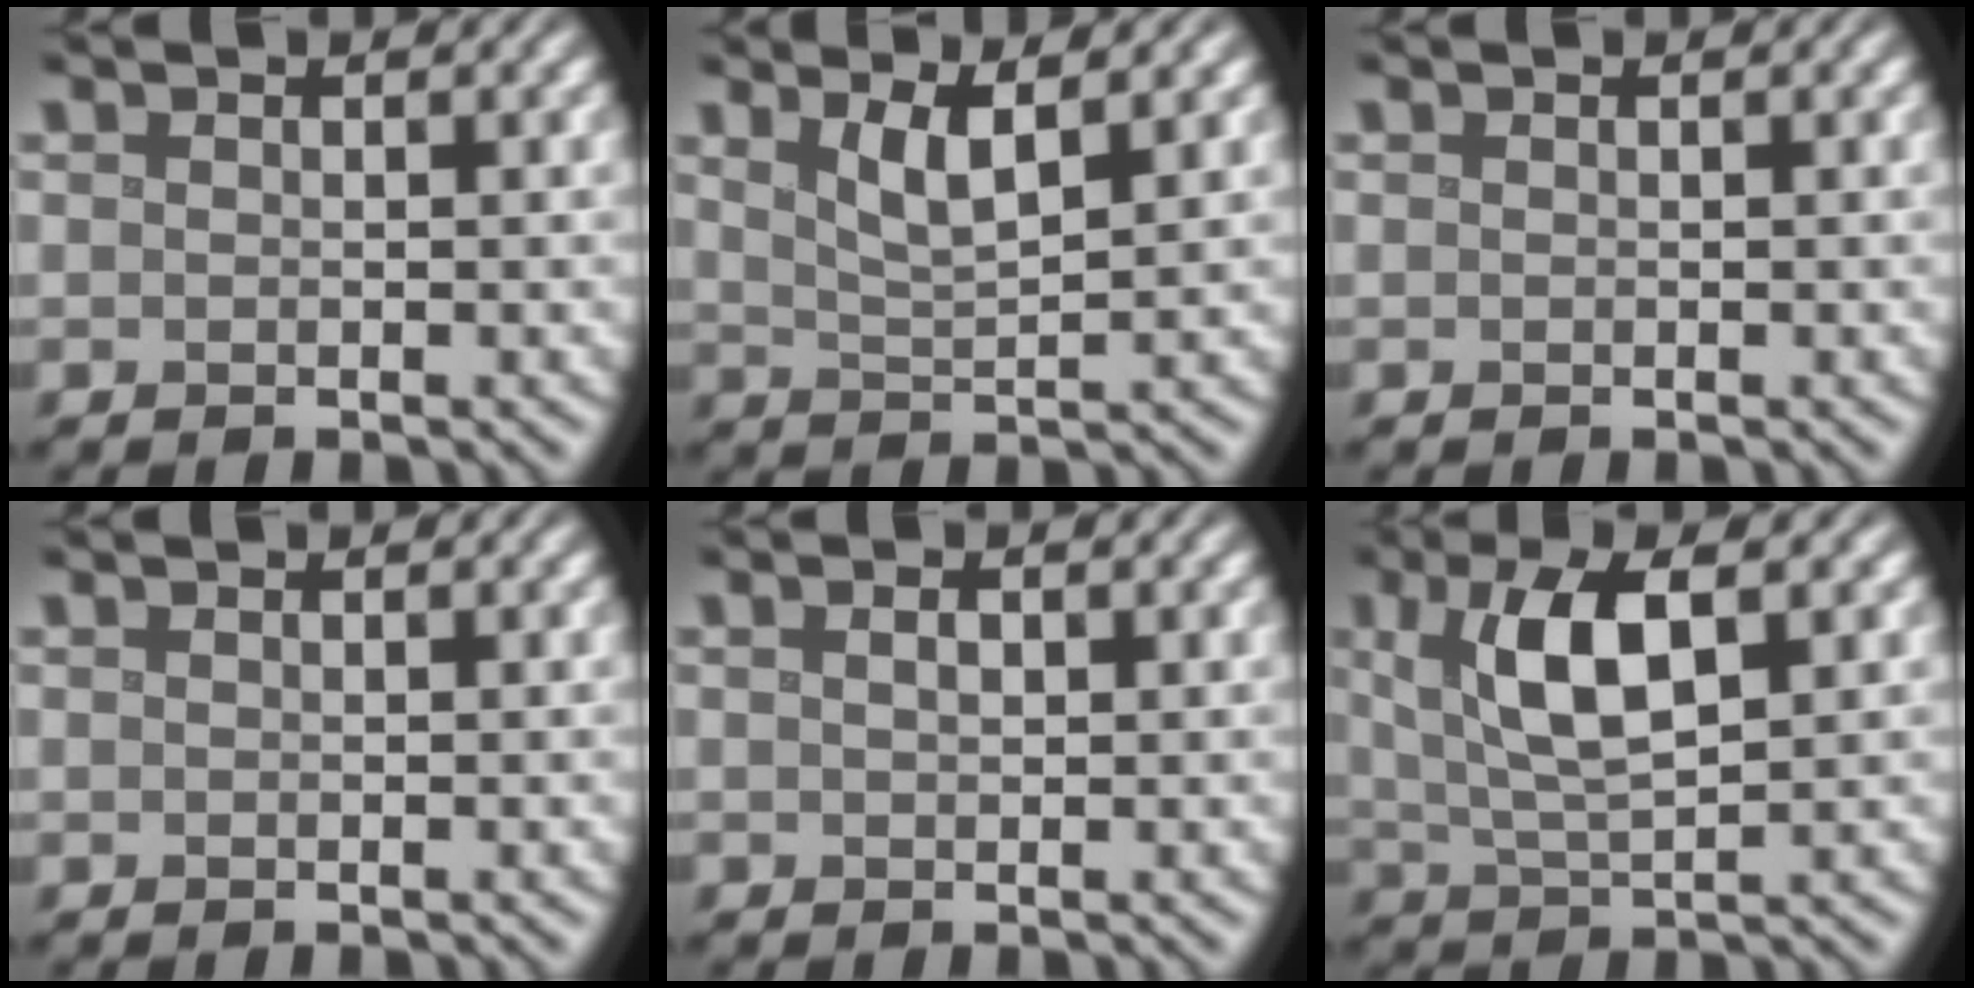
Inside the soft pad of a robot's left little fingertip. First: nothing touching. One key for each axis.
{"total": 2.8, "fx": 1.6, "fy": 0.4, "fz": 2.2, "tx": -0.041, "ty": -0.003, "tz": 0.034}
{"total": 0.0}
{"total": 0.0}
{"total": 0.6, "fx": 0.2, "fy": 0.4, "fz": 0.5, "tx": -0.009, "ty": 0.000, "tz": 0.006}
{"total": 6.2, "fx": 1.9, "fy": 2.2, "fz": 5.5, "tx": -0.106, "ty": 0.008, "tz": 0.036}